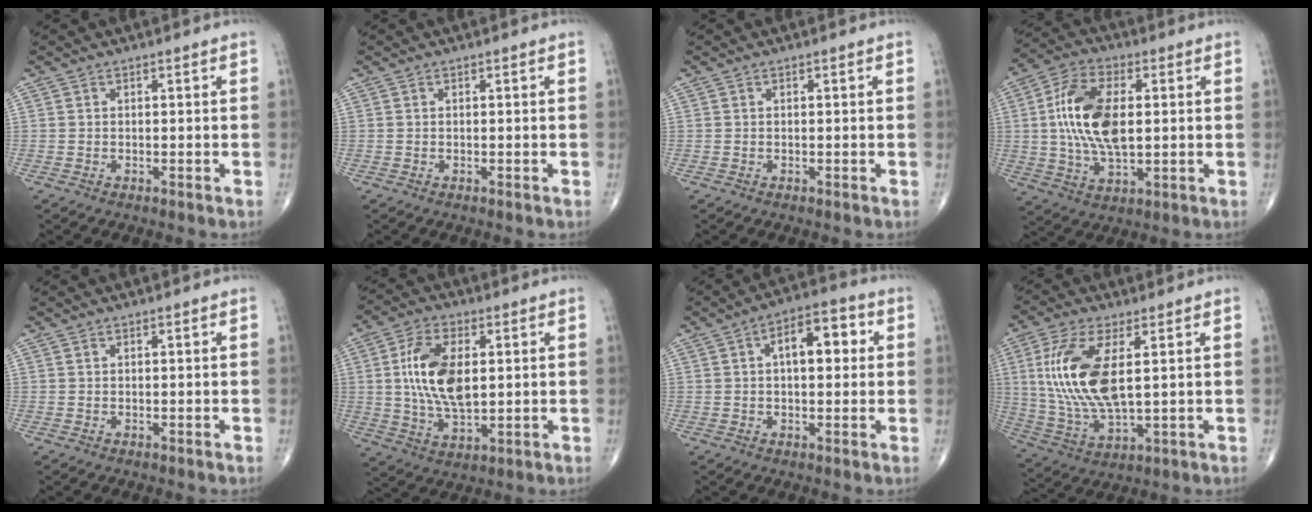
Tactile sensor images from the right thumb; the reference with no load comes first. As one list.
[{"total": 0.0}, {"total": 0.0}, {"total": 14.6, "force": [1.5, 7.5, 12.5], "torque": [-0.243, 0.003, 0.027]}, {"total": 0.0}, {"total": 13.0, "force": [1.8, 6.7, 11.0], "torque": [-0.206, -0.007, 0.037]}, {"total": 9.2, "force": [1.9, 4.6, 7.8], "torque": [-0.096, 0.021, 0.020]}, {"total": 15.4, "force": [2.9, 6.2, 13.8], "torque": [-0.303, -0.015, 0.066]}]